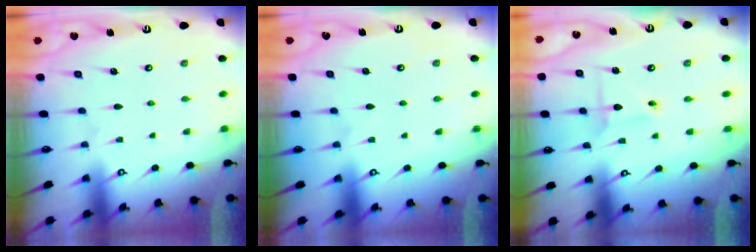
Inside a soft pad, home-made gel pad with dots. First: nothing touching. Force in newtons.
{"total": 0.0}
{"total": 2.9, "press": 2.8, "slide": 0.3}